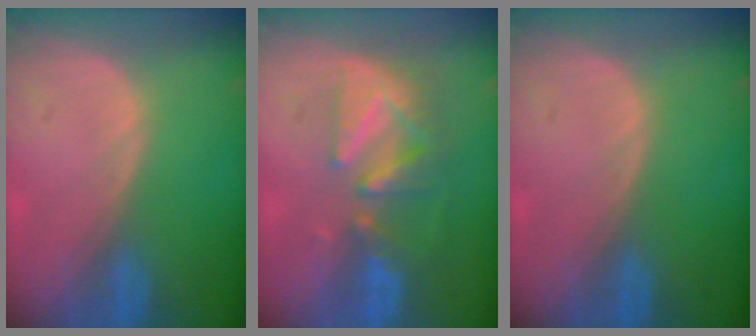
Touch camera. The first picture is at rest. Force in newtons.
{"total": 8.5, "press": 7.9, "slide": 3.2}
{"total": 0.0}